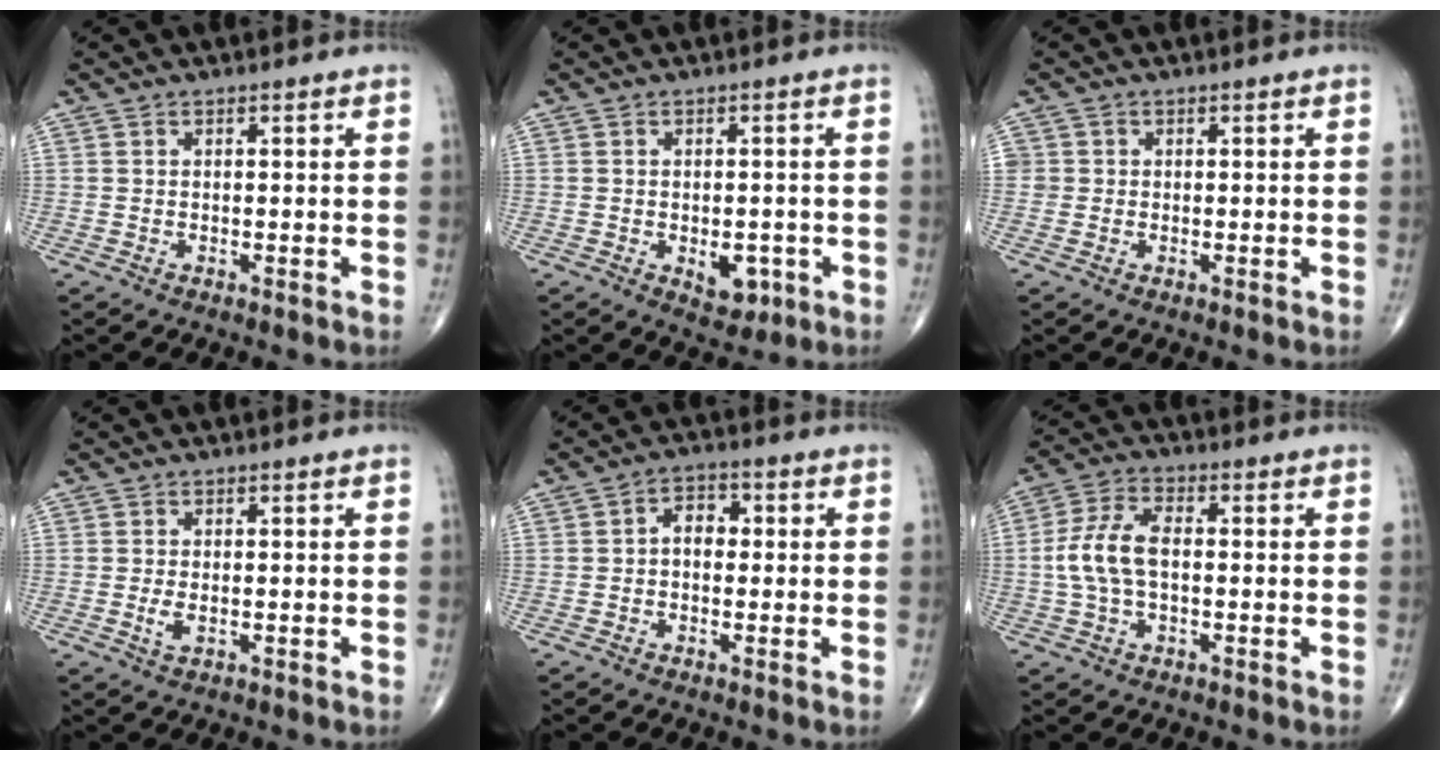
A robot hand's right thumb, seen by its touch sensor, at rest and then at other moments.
{"total": 4.9, "force": [-1.5, 3.1, 3.6], "torque": [-0.026, 0.004, -0.009]}
{"total": 1.5, "force": [0.0, 1.5, 0.1], "torque": [0.008, 0.004, -0.002]}
{"total": 1.9, "force": [-0.3, 1.0, 1.6], "torque": [-0.037, -0.005, -0.005]}
{"total": 4.3, "force": [0.1, 3.1, 3.0], "torque": [-0.030, 0.017, -0.009]}
{"total": 8.6, "force": [-0.3, 4.6, 7.3], "torque": [-0.157, 0.023, -0.010]}